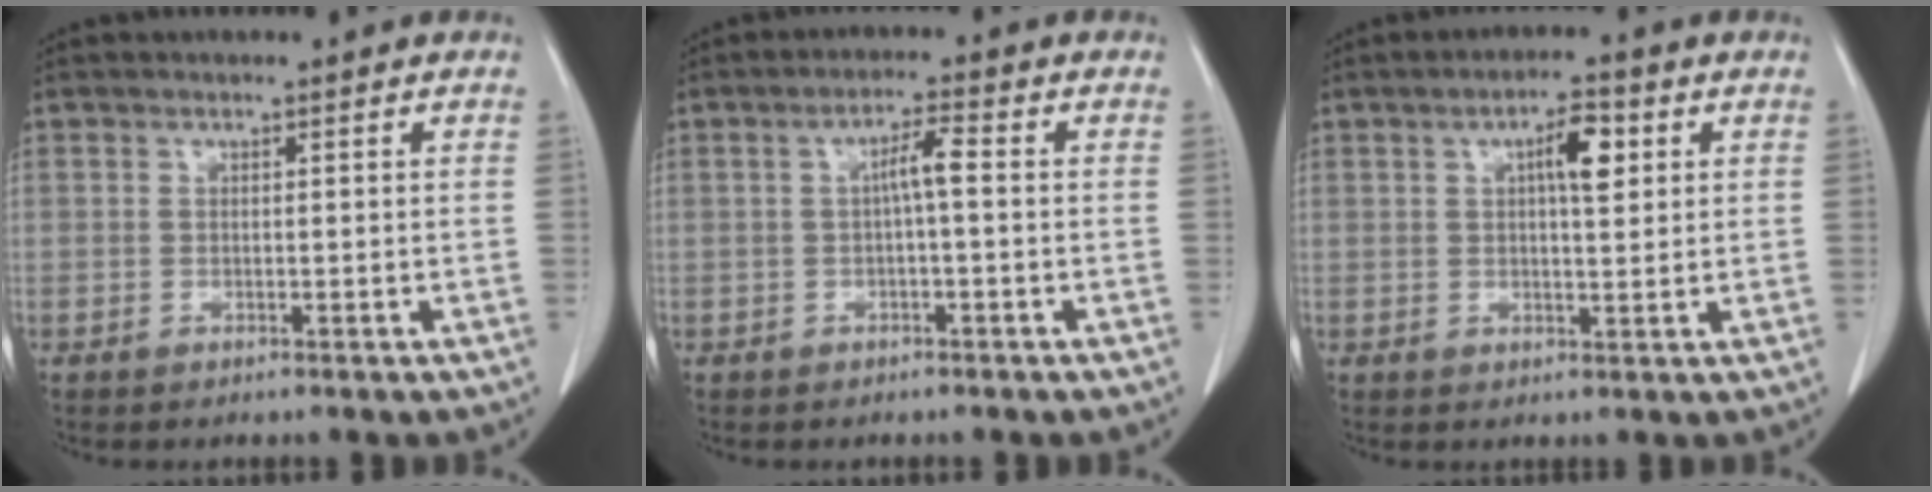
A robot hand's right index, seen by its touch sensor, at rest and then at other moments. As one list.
[{"total": 3.2, "force": [0.0, 0.3, 3.2], "torque": [-0.057, 0.008, 0.001]}, {"total": 5.3, "force": [1.8, 1.5, 4.8], "torque": [-0.080, 0.007, 0.028]}]